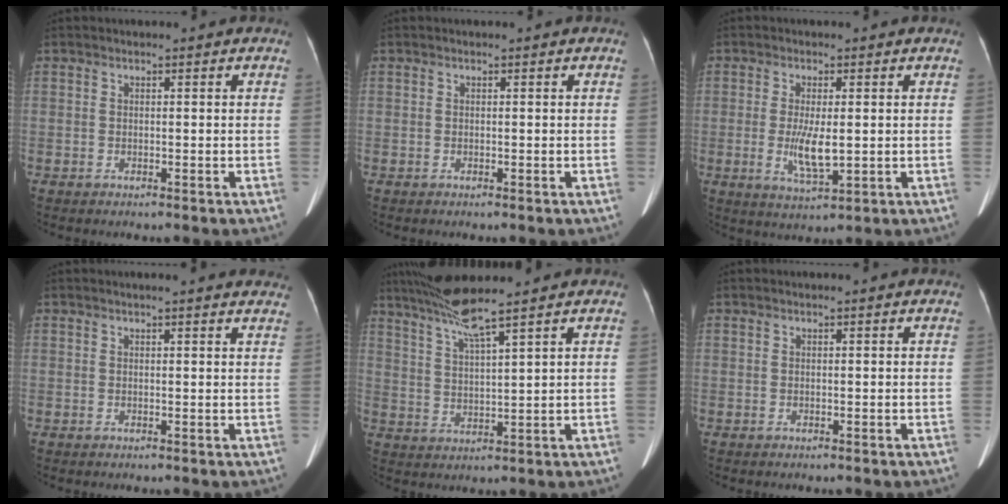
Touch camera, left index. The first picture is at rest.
{"total": 0.0}
{"total": 5.4, "force": [-0.5, 1.3, 5.2], "torque": [-0.105, -0.013, -0.008]}
{"total": 8.5, "force": [7.8, 1.0, 3.3], "torque": [-0.027, 0.008, 0.069]}
{"total": 7.5, "force": [6.1, -1.6, 4.0], "torque": [-0.081, 0.001, 0.116]}
{"total": 0.0}